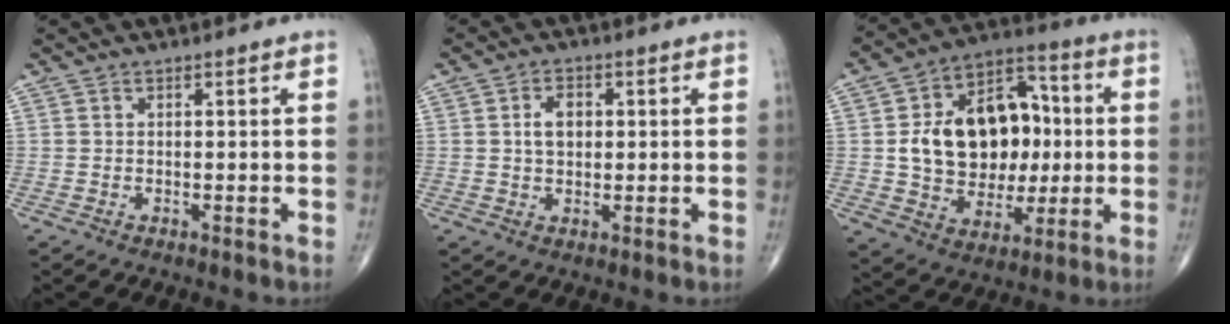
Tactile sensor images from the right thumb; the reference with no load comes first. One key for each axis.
{"total": 4.3, "fx": 0.7, "fy": 2.9, "fz": 3.1, "tx": -0.045, "ty": 0.005, "tz": 0.011}
{"total": 20.3, "fx": 1.5, "fy": 14.7, "fz": 13.9, "tx": -0.176, "ty": 0.026, "tz": 0.033}